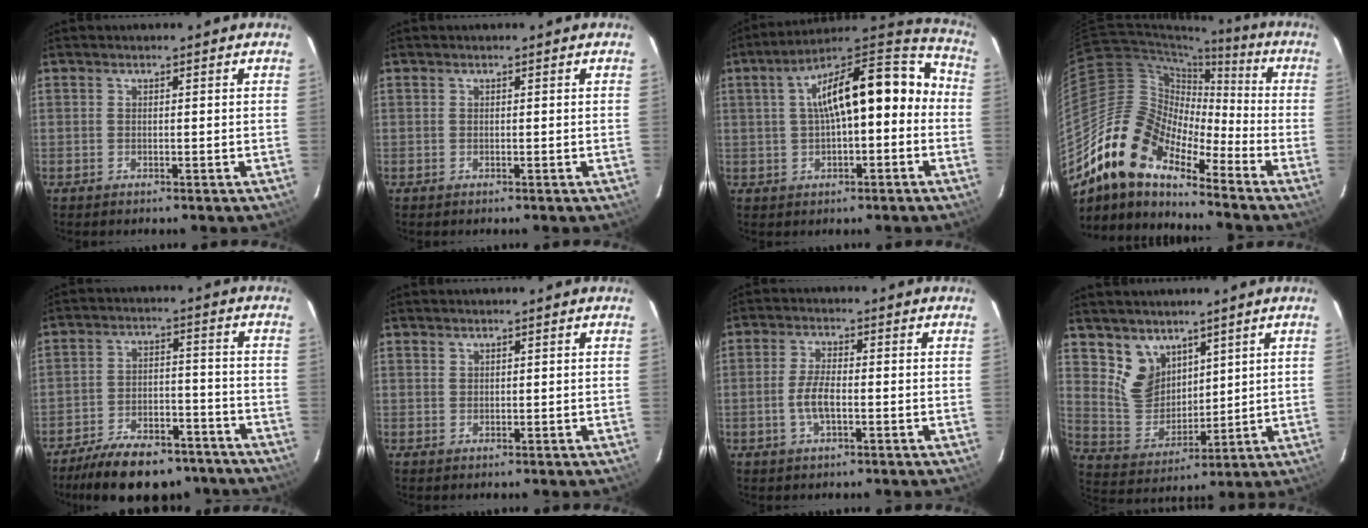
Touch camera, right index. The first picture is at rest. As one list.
[{"total": 0.0}, {"total": 17.9, "force": [0.1, 7.0, 16.5], "torque": [-0.257, 0.047, 0.002]}, {"total": 16.0, "force": [-12.1, 6.4, 8.3], "torque": [-0.144, 0.002, -0.246]}, {"total": 18.4, "force": [-14.8, 7.3, 8.1], "torque": [-0.162, 0.007, -0.204]}, {"total": 0.6, "force": [0.5, 0.3, 0.0], "torque": [0.001, 0.001, 0.011]}, {"total": 4.6, "force": [-1.3, 1.5, 4.1], "torque": [-0.088, 0.002, -0.026]}, {"total": 8.5, "force": [5.6, 6.0, 2.4], "torque": [-0.046, -0.002, 0.128]}]